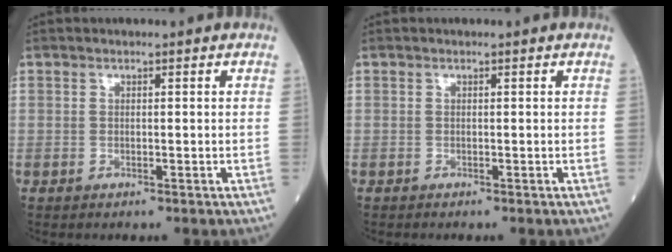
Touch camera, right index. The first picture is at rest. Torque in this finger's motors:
{"motor_torque": [0.00, 0.00, 0.00, -0.02]}